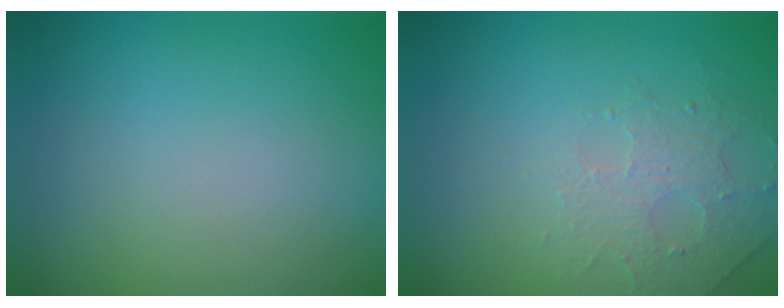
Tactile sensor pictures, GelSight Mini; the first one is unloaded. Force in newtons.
{"total": 1.6, "press": 1.2, "slide": 1.0}